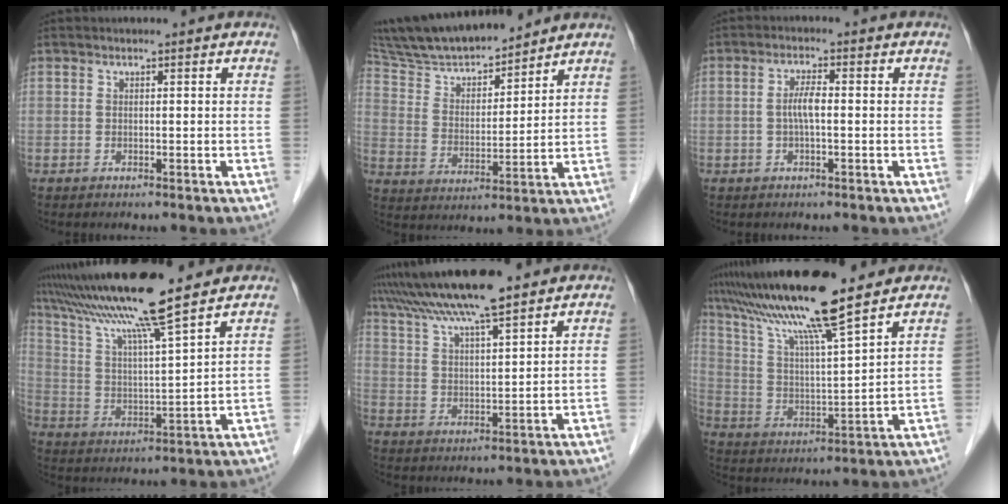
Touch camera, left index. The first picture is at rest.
{"total": 15.0, "force": [13.6, 2.3, 5.9], "torque": [-0.111, 0.014, 0.248]}
{"total": 3.1, "force": [-0.6, 0.6, 2.9], "torque": [-0.060, 0.003, -0.012]}
{"total": 14.3, "force": [11.9, -1.1, 7.9], "torque": [-0.150, 0.007, 0.208]}
{"total": 12.6, "force": [10.4, 0.4, 7.1], "torque": [-0.129, 0.029, 0.174]}
{"total": 14.8, "force": [11.9, -0.3, 8.8], "torque": [-0.162, 0.008, 0.212]}